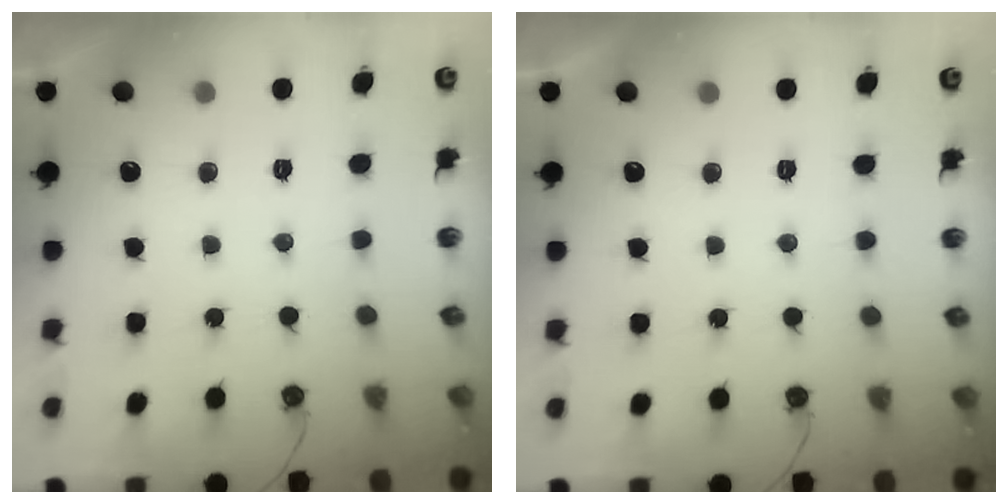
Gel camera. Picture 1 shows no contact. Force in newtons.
{"total": 0.0}